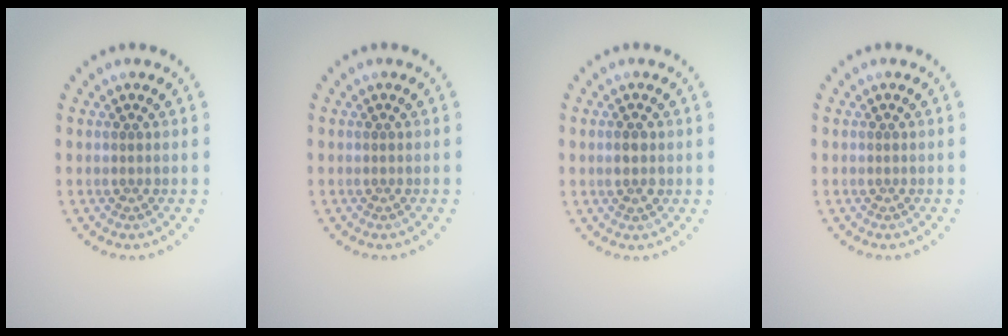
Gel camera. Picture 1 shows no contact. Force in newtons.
{"total": 0.0}
{"total": 1.5, "press": 1.4, "slide": 0.5}
{"total": 0.0}